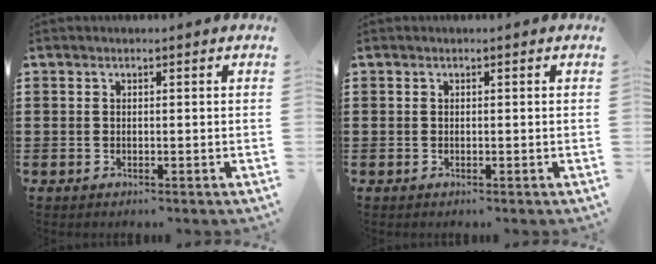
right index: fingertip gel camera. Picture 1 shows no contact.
{"total": 0.0}